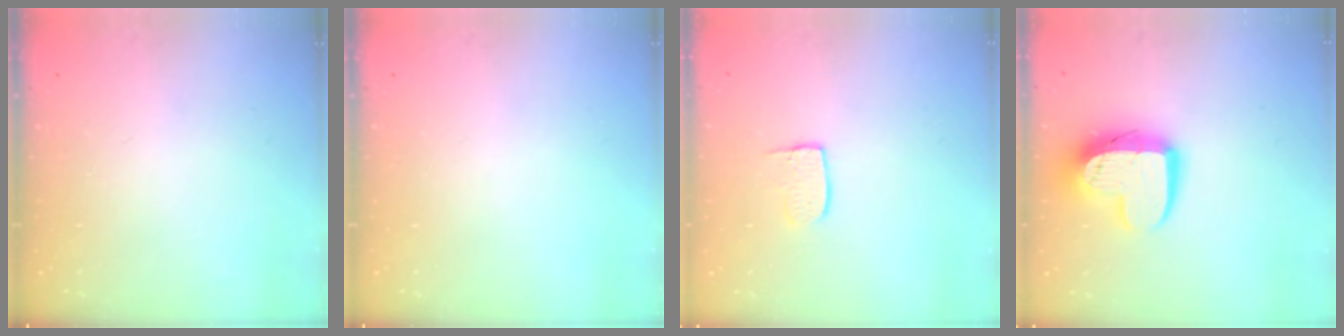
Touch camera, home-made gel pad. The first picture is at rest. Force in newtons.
{"total": 0.0}
{"total": 6.7, "press": 6.7, "slide": 0.4}
{"total": 14.3, "press": 14.3, "slide": 1.2}